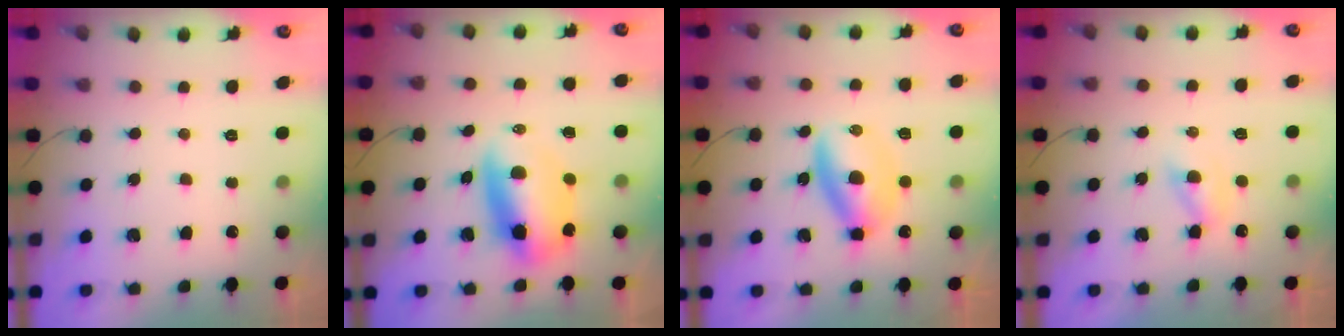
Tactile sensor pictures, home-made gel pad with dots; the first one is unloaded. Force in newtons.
{"total": 9.0, "press": 8.7, "slide": 2.2}
{"total": 6.1, "press": 6.0, "slide": 1.2}
{"total": 1.7, "press": 1.5, "slide": 0.7}